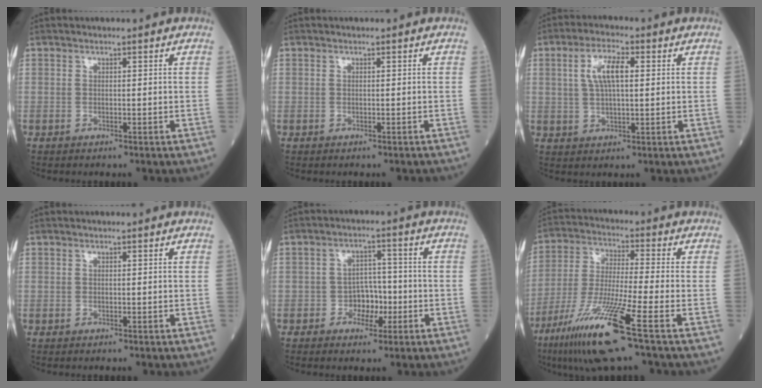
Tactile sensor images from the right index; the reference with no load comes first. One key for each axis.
{"total": 0.0}
{"total": 6.4, "fx": 1.6, "fy": 1.8, "fz": 5.9, "tx": -0.122, "ty": 0.011, "tz": 0.033}
{"total": 0.0}
{"total": 4.5, "fx": -1.6, "fy": 3.0, "fz": 3.0, "tx": -0.041, "ty": 0.009, "tz": -0.026}
{"total": 14.8, "fx": -7.8, "fy": -0.6, "fz": 12.6, "tx": -0.260, "ty": -0.040, "tz": -0.146}